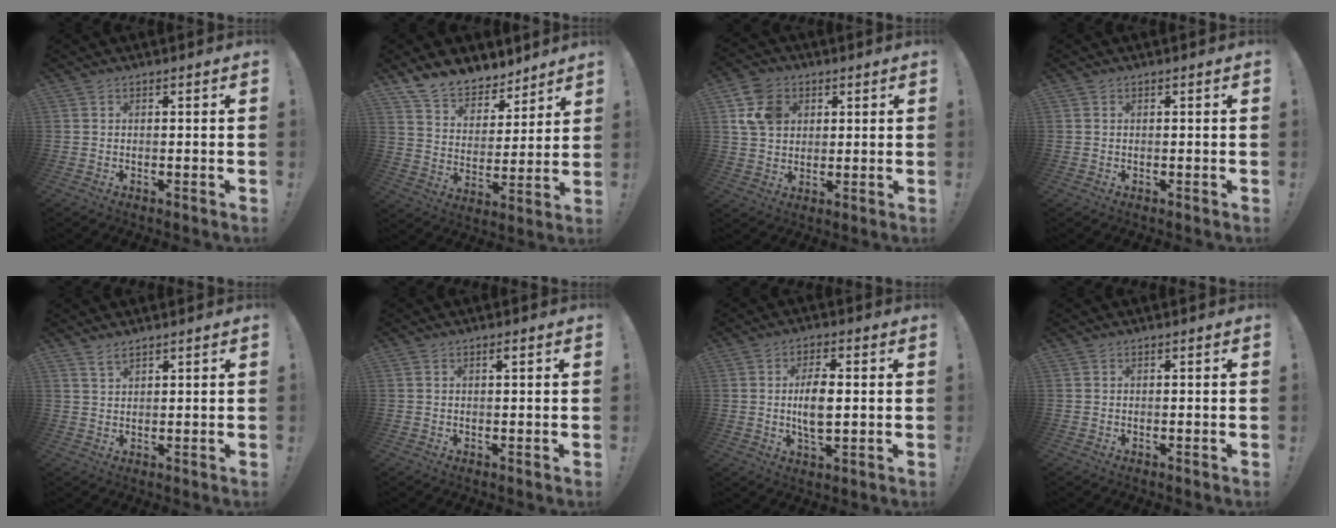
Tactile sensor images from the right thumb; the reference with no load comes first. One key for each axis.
{"total": 11.8, "fx": 10.2, "fy": 5.4, "fz": 2.5, "tx": -0.064, "ty": -0.078, "tz": 0.196}
{"total": 10.5, "fx": 3.7, "fy": 8.4, "fz": 5.1, "tx": -0.091, "ty": -0.001, "tz": 0.076}
{"total": 0.0}
{"total": 2.6, "fx": 2.2, "fy": 0.7, "fz": 1.2, "tx": -0.027, "ty": -0.013, "tz": 0.041}
{"total": 0.8, "fx": 0.3, "fy": 0.0, "fz": 0.8, "tx": -0.013, "ty": 0.000, "tz": 0.004}
{"total": 8.2, "fx": 0.5, "fy": 3.9, "fz": 7.2, "tx": -0.129, "ty": -0.004, "tz": 0.001}
{"total": 0.0}